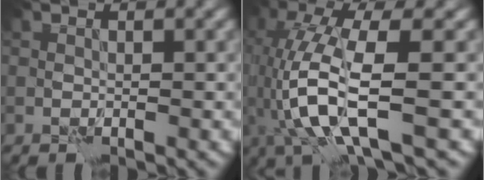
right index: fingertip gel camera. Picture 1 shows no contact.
{"total": 8.4, "force": [-0.9, 2.2, 8.0], "torque": [-0.183, -0.006, -0.015]}